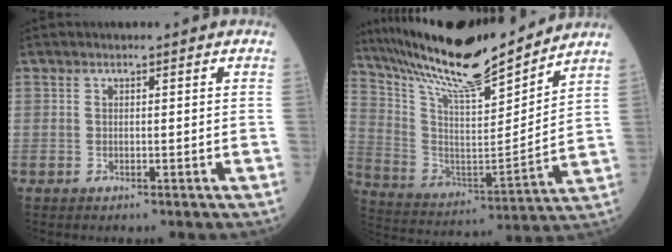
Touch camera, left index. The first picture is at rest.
{"total": 20.1, "force": [17.9, 1.7, 8.9], "torque": [-0.177, -0.008, 0.310]}